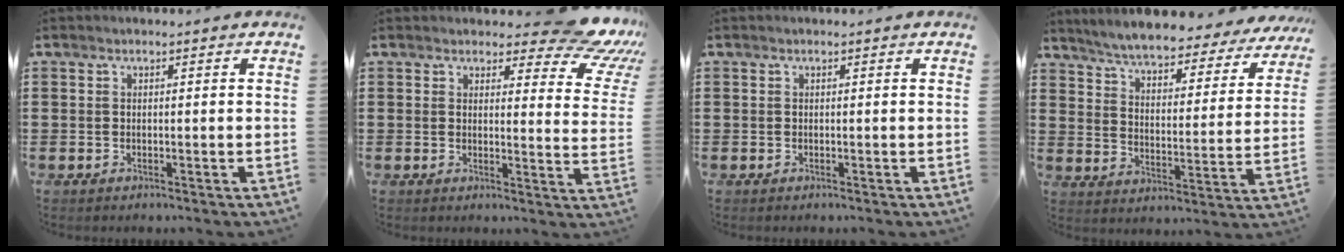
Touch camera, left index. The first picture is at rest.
{"total": 7.2, "force": [6.0, 1.6, 3.6], "torque": [-0.050, -0.036, 0.104]}
{"total": 0.0}
{"total": 5.2, "force": [5.0, 0.0, 1.4], "torque": [-0.053, -0.040, 0.082]}